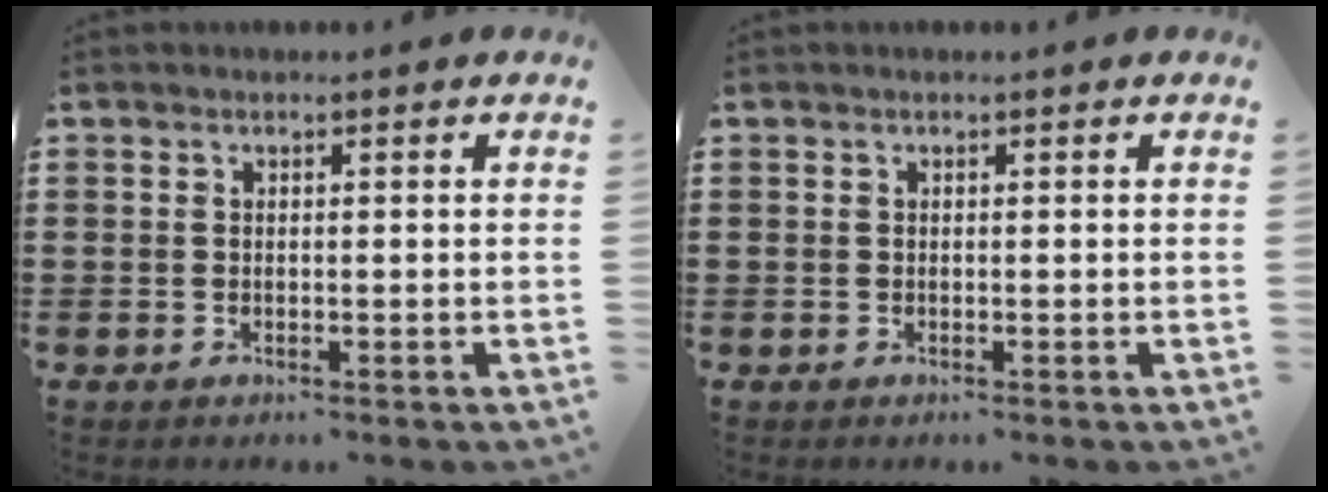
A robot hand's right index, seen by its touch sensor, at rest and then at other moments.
{"total": 0.0}